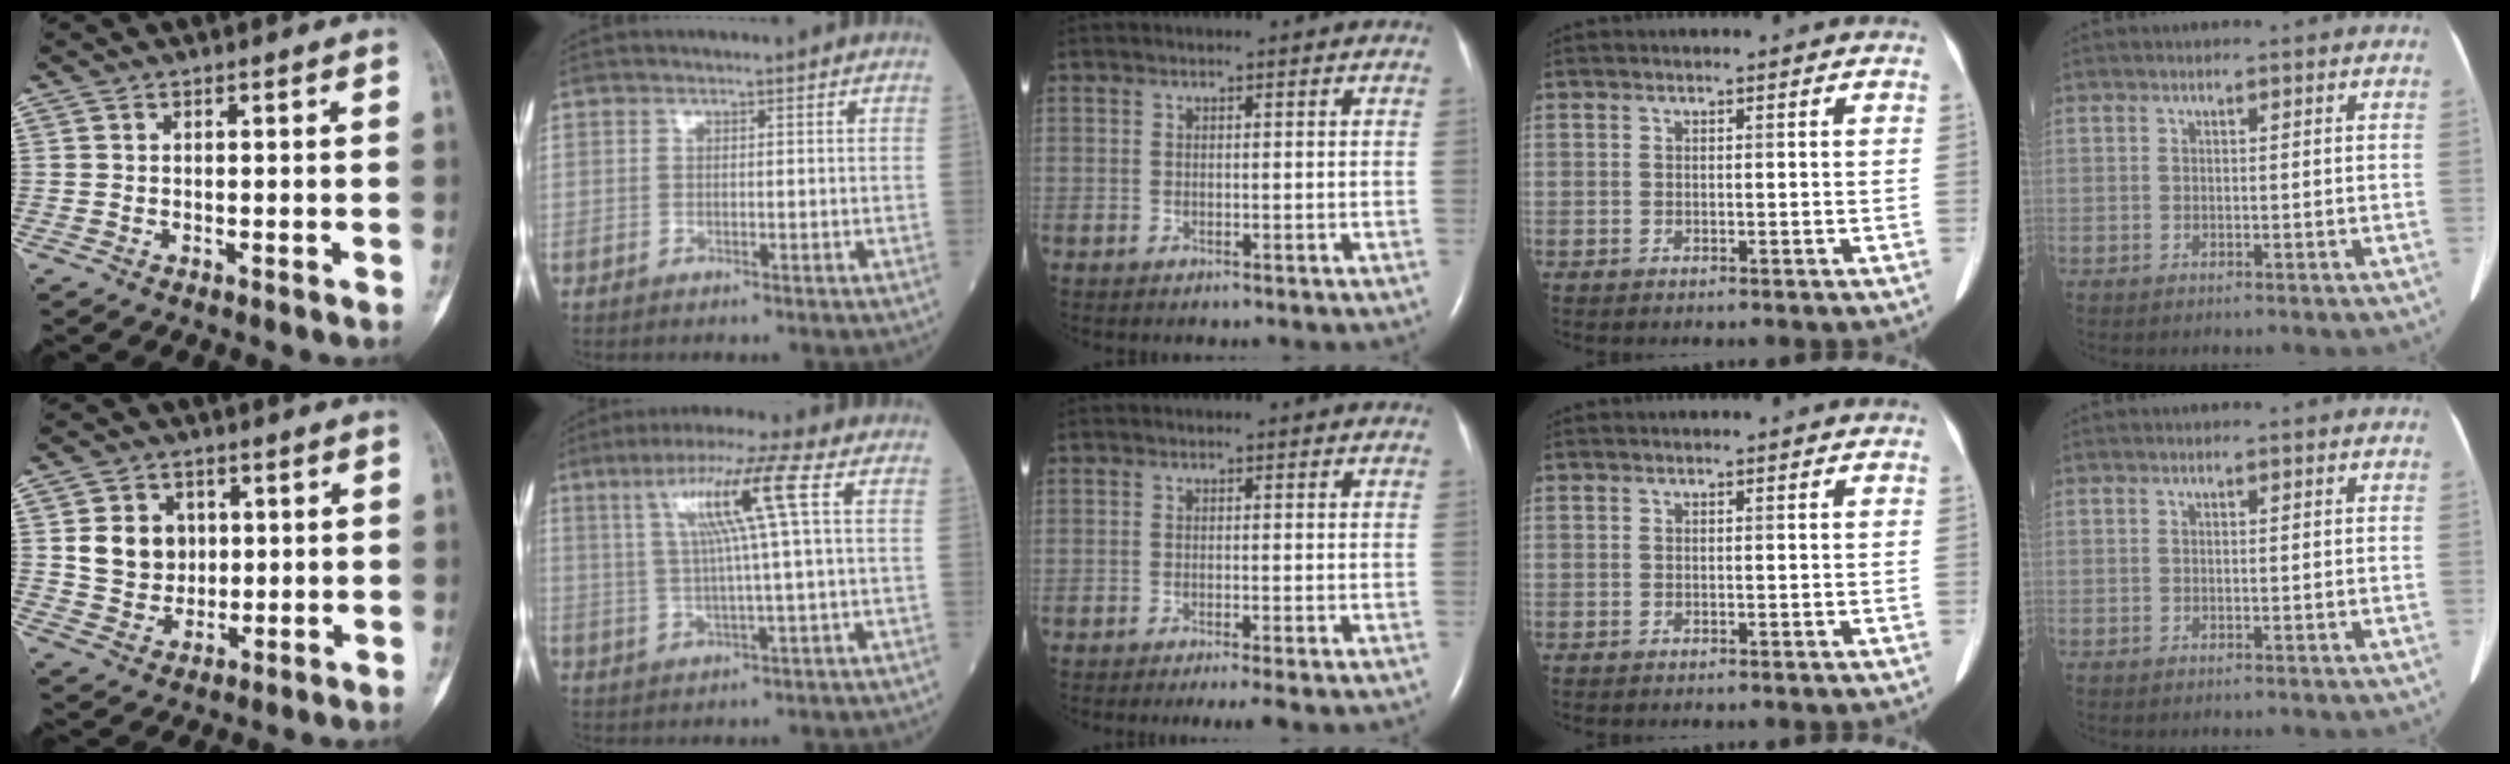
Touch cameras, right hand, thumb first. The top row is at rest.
{"thumb": {"total": 8.6, "force": [1.5, 7.6, 3.9], "torque": [-0.028, -0.005, 0.031]}, "index": {"total": 10.0, "force": [3.1, -1.5, 9.3], "torque": [-0.165, 0.016, 0.058]}, "middle": {"total": 2.8, "force": [-2.1, -0.3, 1.9], "torque": [-0.027, -0.010, -0.032]}}